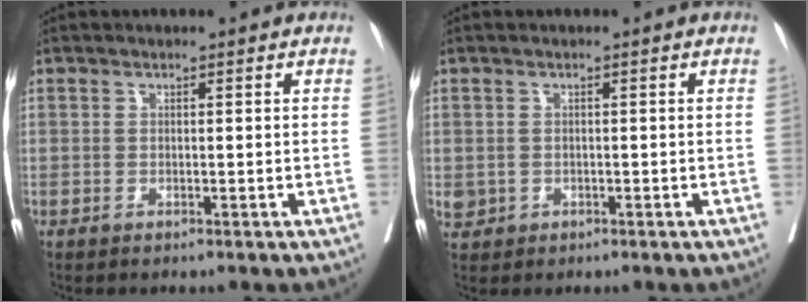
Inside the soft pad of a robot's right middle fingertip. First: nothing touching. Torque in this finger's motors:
{"motor_torque": [0.11, -0.19, 0.00, 0.00]}